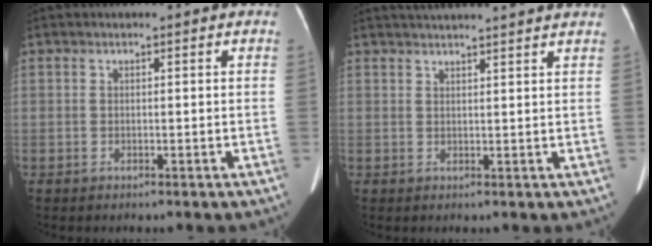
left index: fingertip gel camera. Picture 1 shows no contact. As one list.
[{"total": 11.0, "force": [10.1, -0.4, 4.3], "torque": [-0.067, 0.027, 0.125]}]